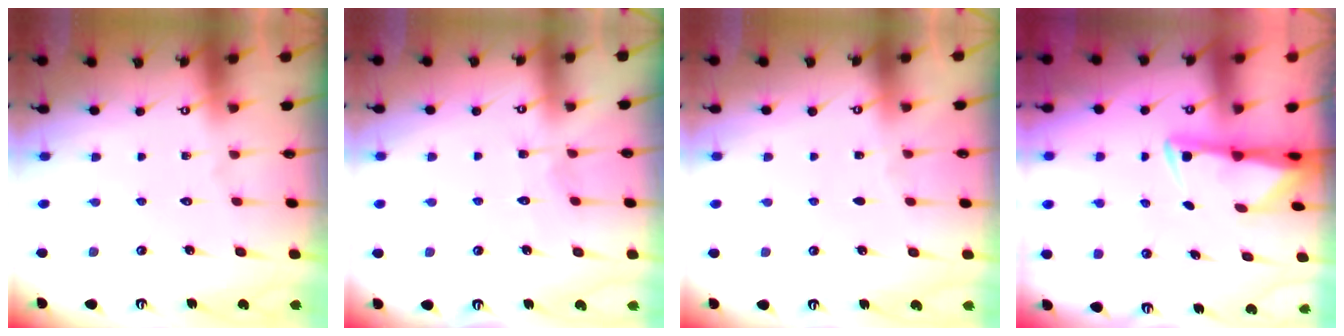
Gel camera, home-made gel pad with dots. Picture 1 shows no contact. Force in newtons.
{"total": 3.9, "press": 3.9, "slide": 0.4}
{"total": 2.5, "press": 2.5, "slide": 0.3}
{"total": 3.0, "press": 3.0, "slide": 0.6}